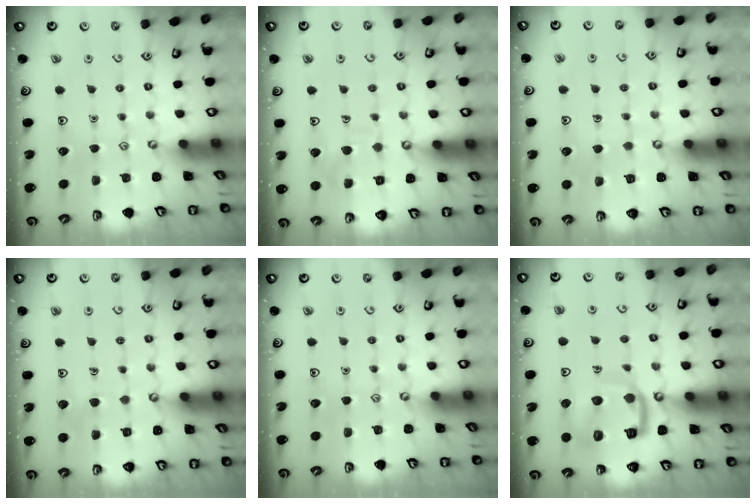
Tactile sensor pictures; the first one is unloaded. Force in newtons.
{"total": 7.3, "press": 7.3, "slide": 0.7}
{"total": 3.0, "press": 3.0, "slide": 0.2}
{"total": 3.7, "press": 3.7, "slide": 0.4}
{"total": 0.0}
{"total": 13.1, "press": 13.0, "slide": 1.7}